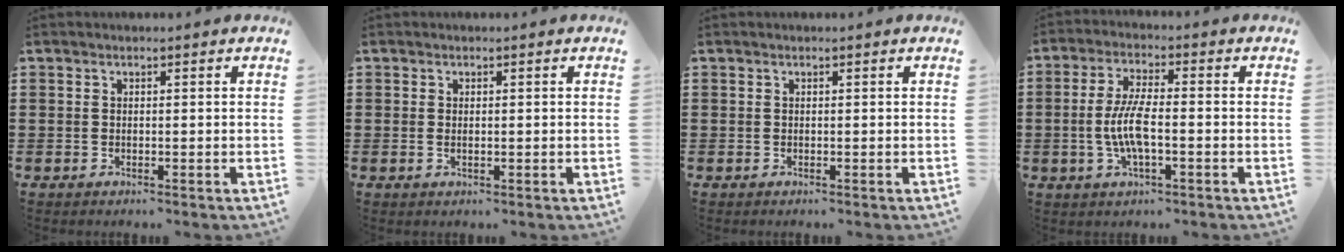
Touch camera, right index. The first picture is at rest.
{"total": 1.0, "force": [0.1, 0.4, 0.9], "torque": [-0.020, 0.003, 0.000]}
{"total": 0.0}
{"total": 6.8, "force": [-1.2, 2.1, 6.3], "torque": [-0.146, -0.005, -0.033]}